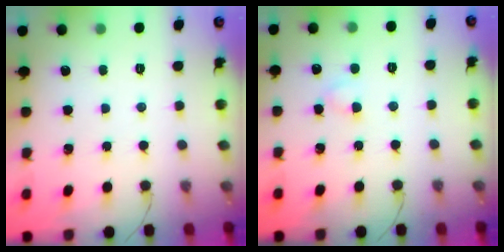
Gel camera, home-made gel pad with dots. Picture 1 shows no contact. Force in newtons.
{"total": 2.1, "press": 1.9, "slide": 0.9}